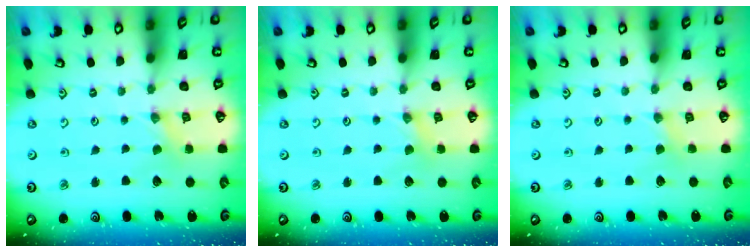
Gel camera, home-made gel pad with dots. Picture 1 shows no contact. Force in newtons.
{"total": 0.9, "press": 0.8, "slide": 0.2}
{"total": 1.4, "press": 1.4, "slide": 0.4}